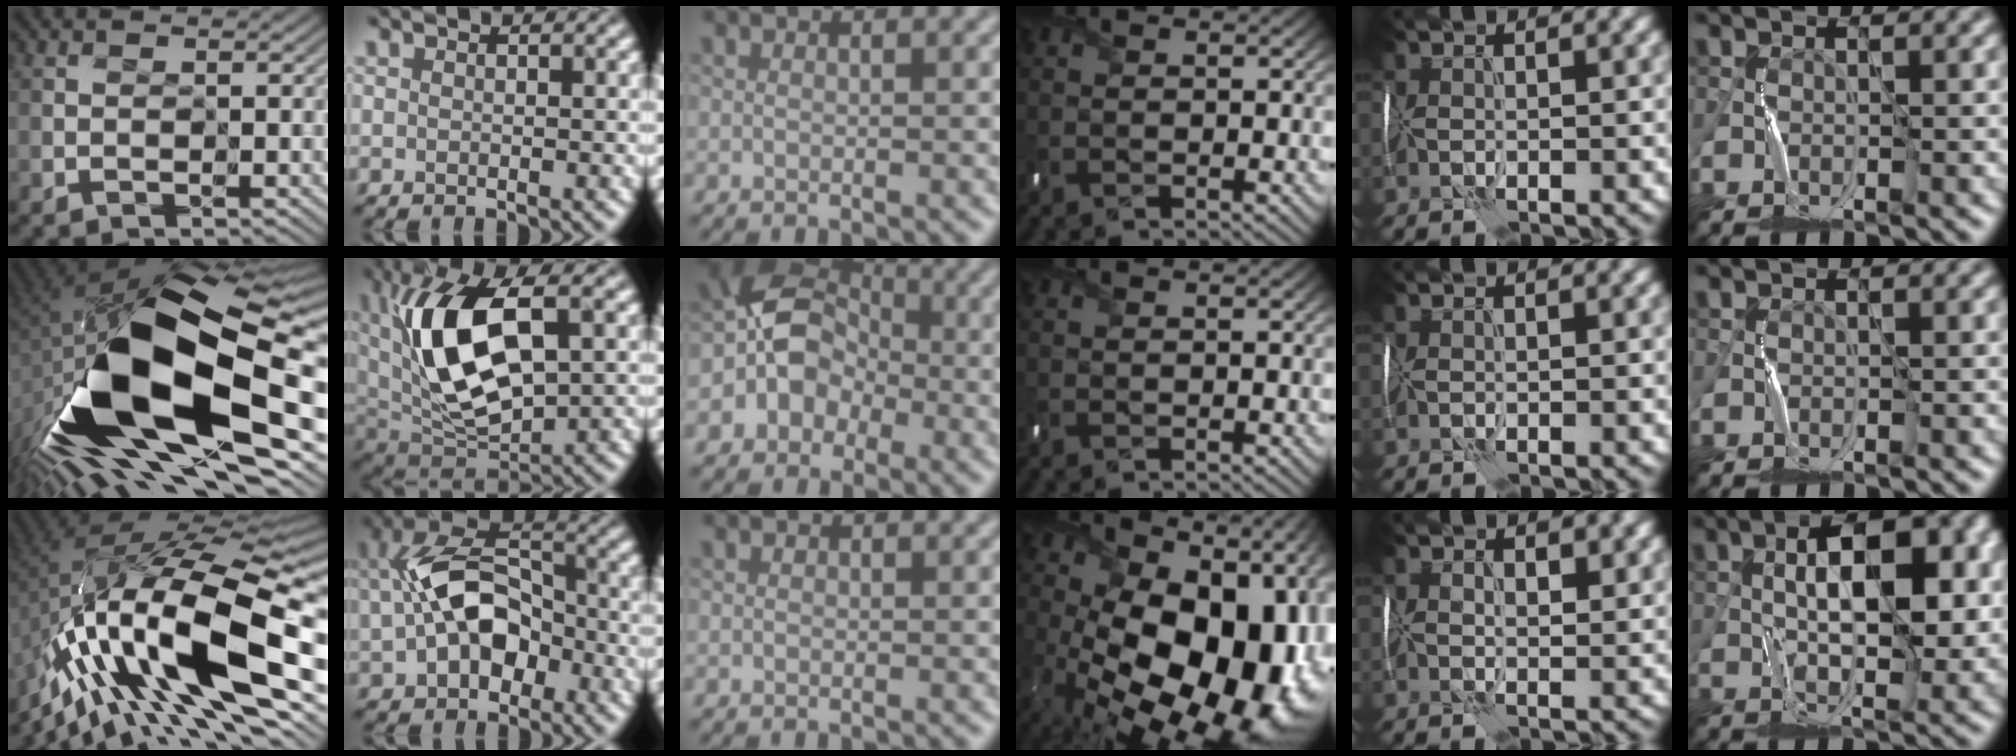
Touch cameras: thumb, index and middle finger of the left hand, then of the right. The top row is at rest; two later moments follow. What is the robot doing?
{"motion": "wrap", "object": "ribbon"}